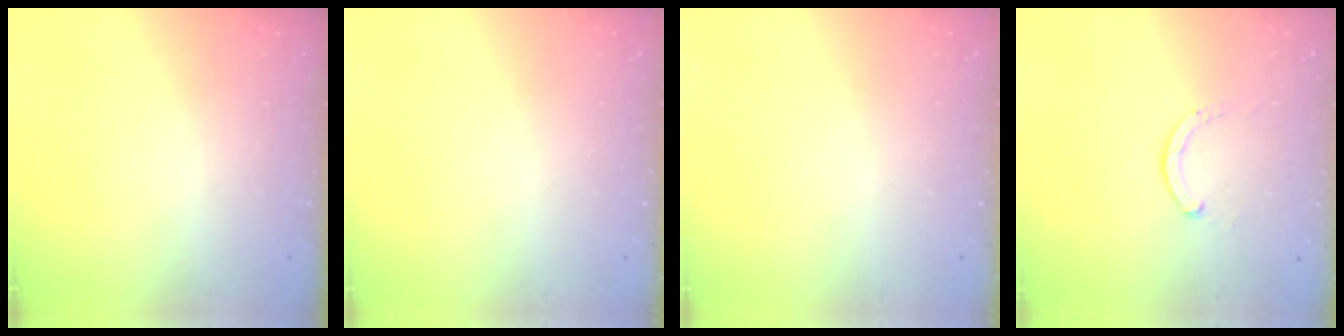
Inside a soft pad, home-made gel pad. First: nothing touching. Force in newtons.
{"total": 0.0}
{"total": 0.0}
{"total": 1.8, "press": 1.7, "slide": 0.5}